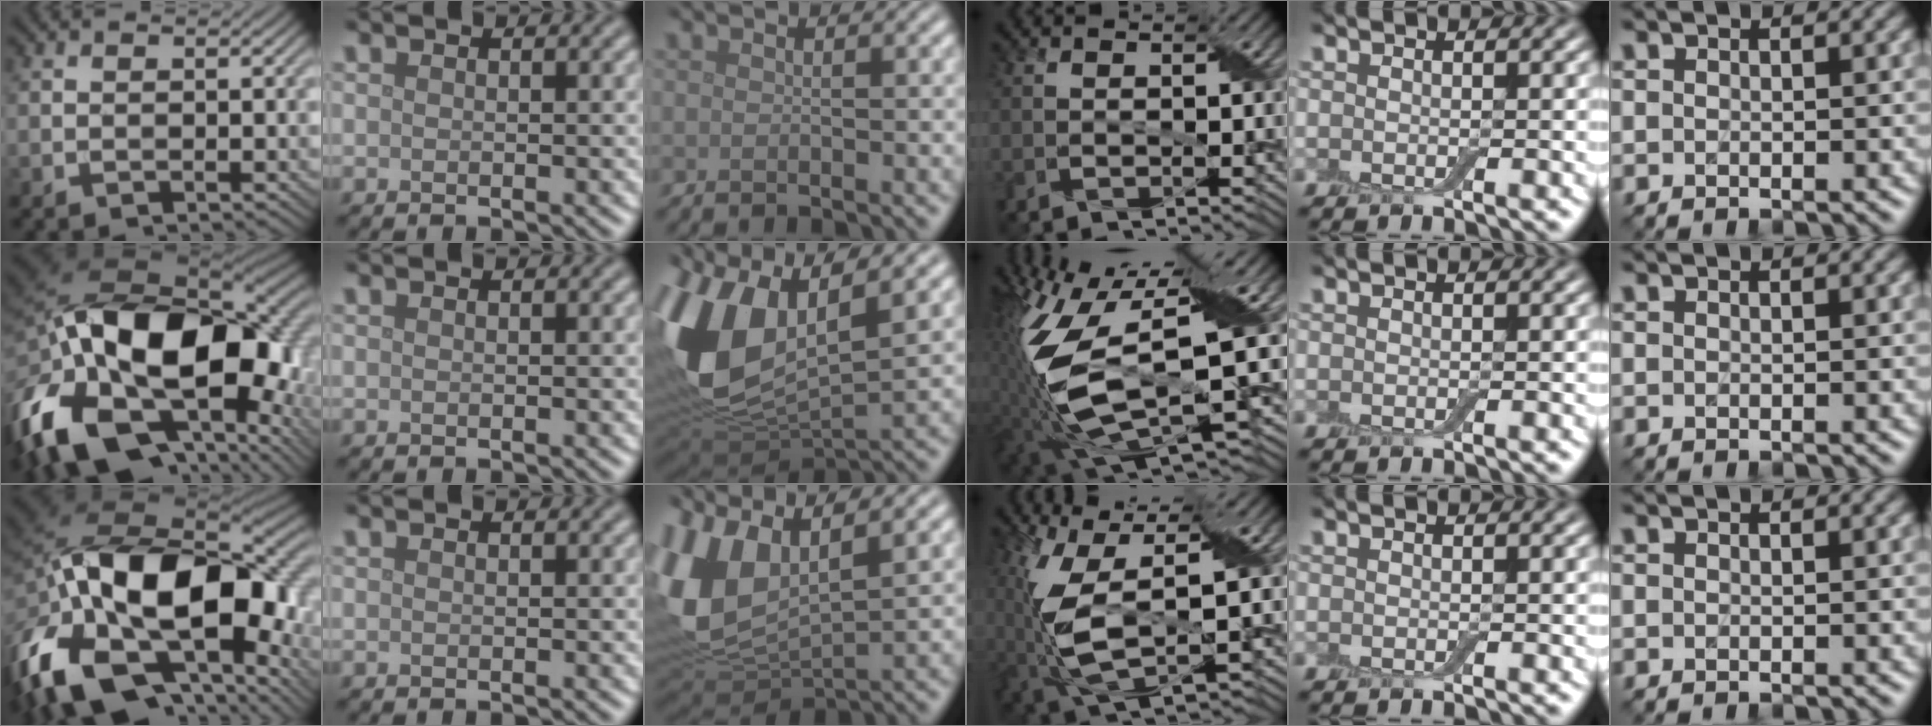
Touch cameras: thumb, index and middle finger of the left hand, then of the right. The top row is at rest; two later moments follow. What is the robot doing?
{"motion": "wrap", "object": "adhesive wrap"}